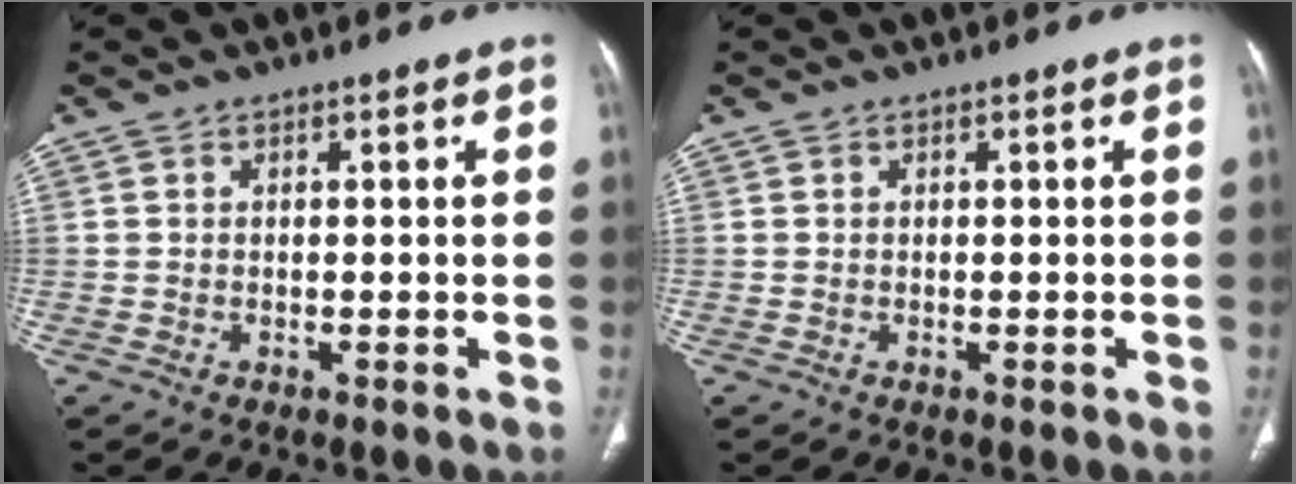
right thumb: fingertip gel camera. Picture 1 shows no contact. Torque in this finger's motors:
{"motor_torque": [0.00, 0.00, -0.30, -0.30, 0.00]}